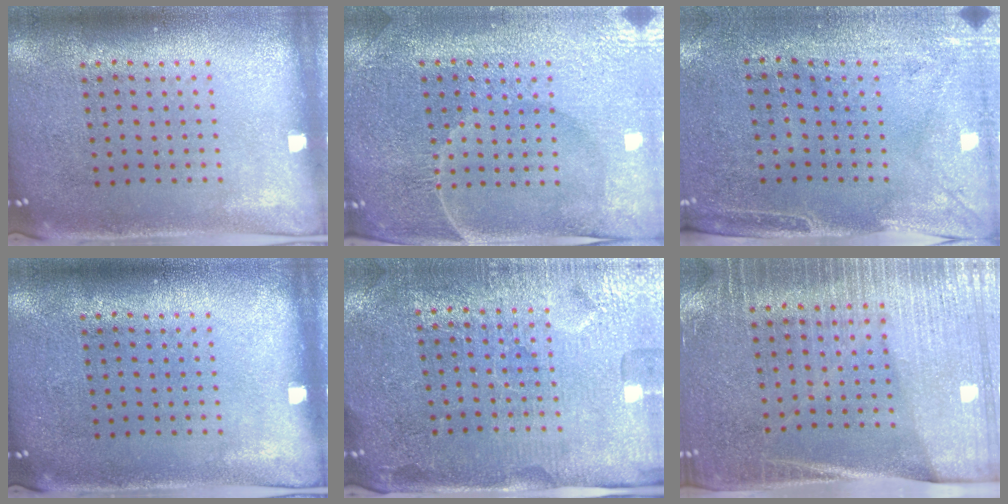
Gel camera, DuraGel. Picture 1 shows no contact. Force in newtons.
{"total": 4.3, "press": 4.1, "slide": 1.3}
{"total": 3.0, "press": 2.4, "slide": 1.7}
{"total": 0.0}
{"total": 4.1, "press": 4.0, "slide": 1.1}
{"total": 3.4, "press": 3.1, "slide": 1.4}